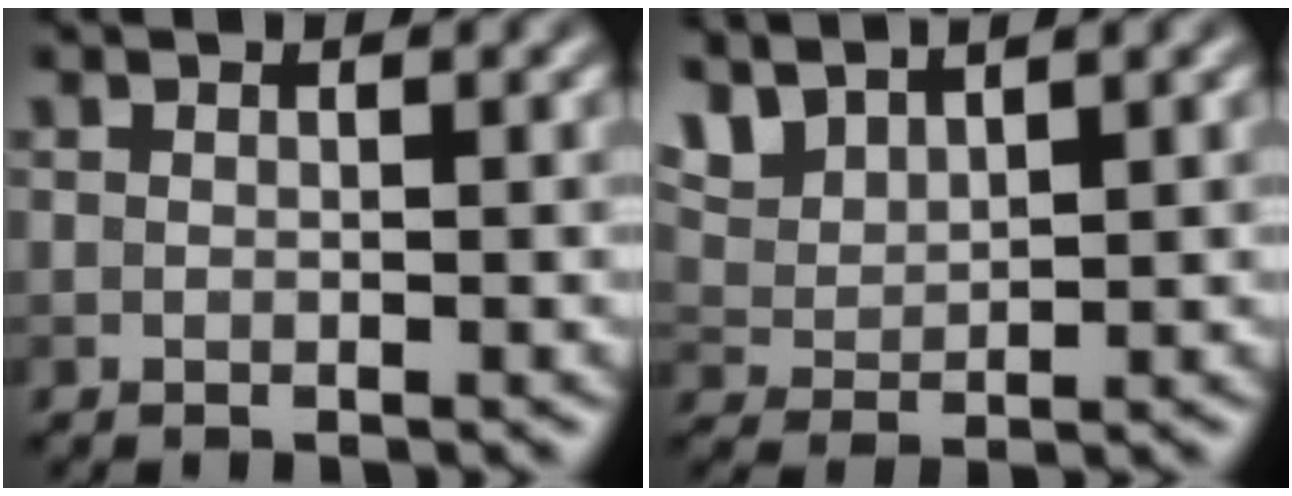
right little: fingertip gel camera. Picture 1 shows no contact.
{"total": 3.1, "force": [2.7, 0.6, 1.4], "torque": [-0.040, 0.006, 0.059]}